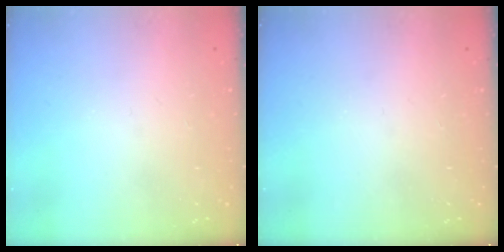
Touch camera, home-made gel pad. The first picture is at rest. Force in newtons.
{"total": 0.0}